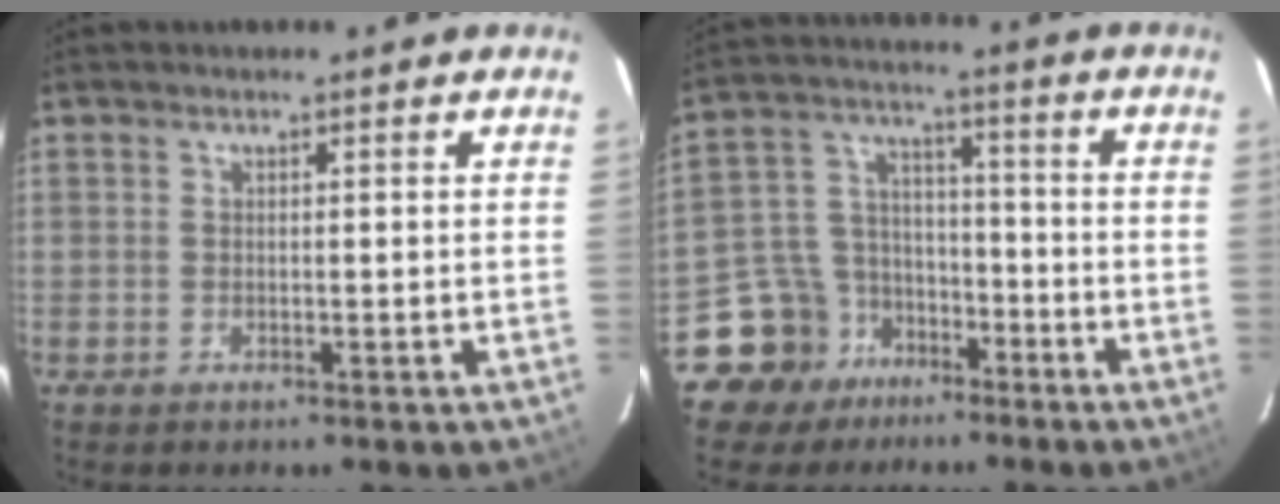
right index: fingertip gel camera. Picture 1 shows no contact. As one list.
[{"total": 10.4, "force": [-7.0, 7.5, 0.9], "torque": [-0.041, 0.053, -0.119]}]